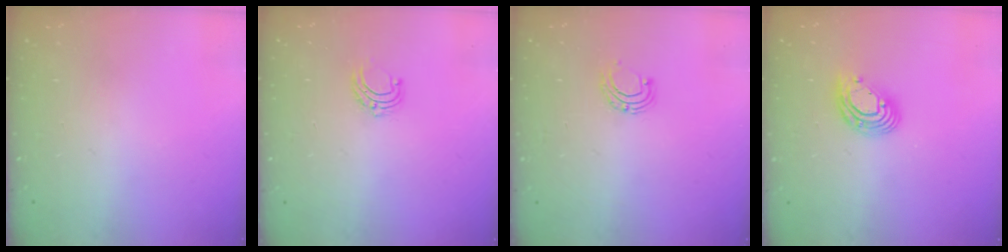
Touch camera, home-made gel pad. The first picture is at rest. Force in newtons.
{"total": 5.3, "press": 5.3, "slide": 0.5}
{"total": 5.9, "press": 5.9, "slide": 0.6}
{"total": 10.5, "press": 10.4, "slide": 1.9}